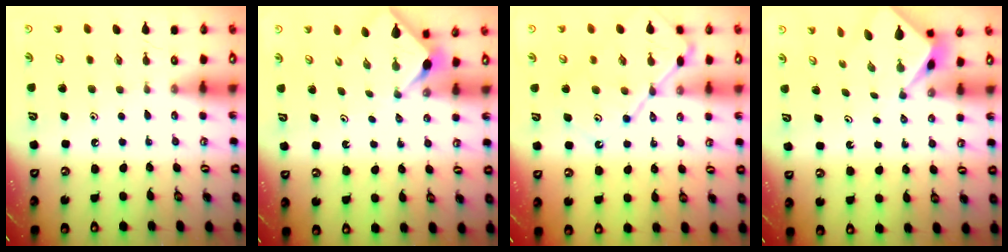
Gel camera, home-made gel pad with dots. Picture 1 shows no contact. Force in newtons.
{"total": 3.1, "press": 3.1, "slide": 0.2}
{"total": 12.0, "press": 11.9, "slide": 1.2}
{"total": 2.1, "press": 2.1, "slide": 0.2}